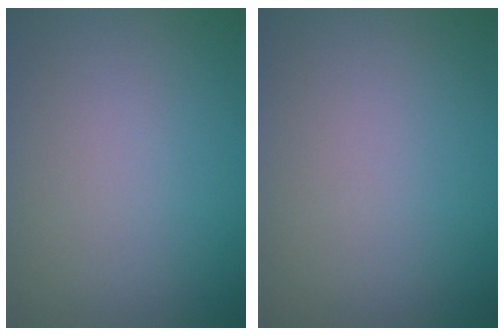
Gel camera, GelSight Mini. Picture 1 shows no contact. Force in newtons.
{"total": 0.0}